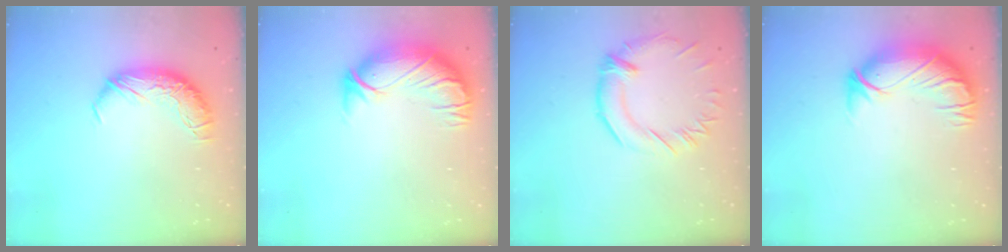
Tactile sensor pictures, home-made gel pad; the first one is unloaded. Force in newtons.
{"total": 3.0, "press": 0.4, "slide": 3.0}
{"total": 1.5, "press": 0.5, "slide": 1.4}
{"total": 3.0, "press": 0.2, "slide": 2.9}